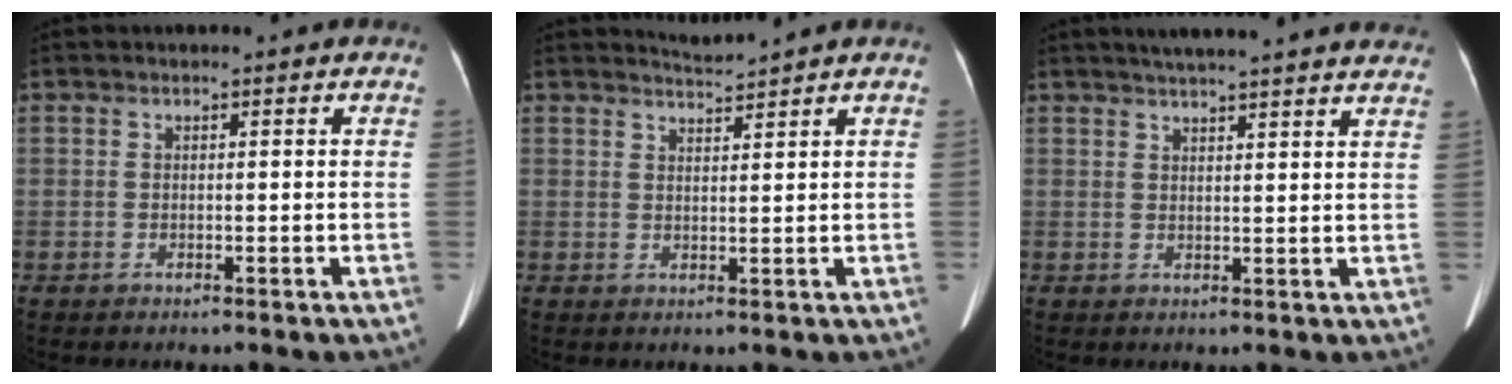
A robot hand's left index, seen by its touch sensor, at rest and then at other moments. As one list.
[{"total": 2.3, "force": [2.1, -1.0, -0.4], "torque": [-0.003, -0.006, 0.046]}, {"total": 18.5, "force": [16.8, 1.0, 7.8], "torque": [-0.116, 0.015, 0.205]}]